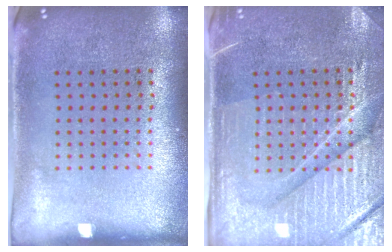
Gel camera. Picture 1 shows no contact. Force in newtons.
{"total": 4.6, "press": 4.2, "slide": 1.6}